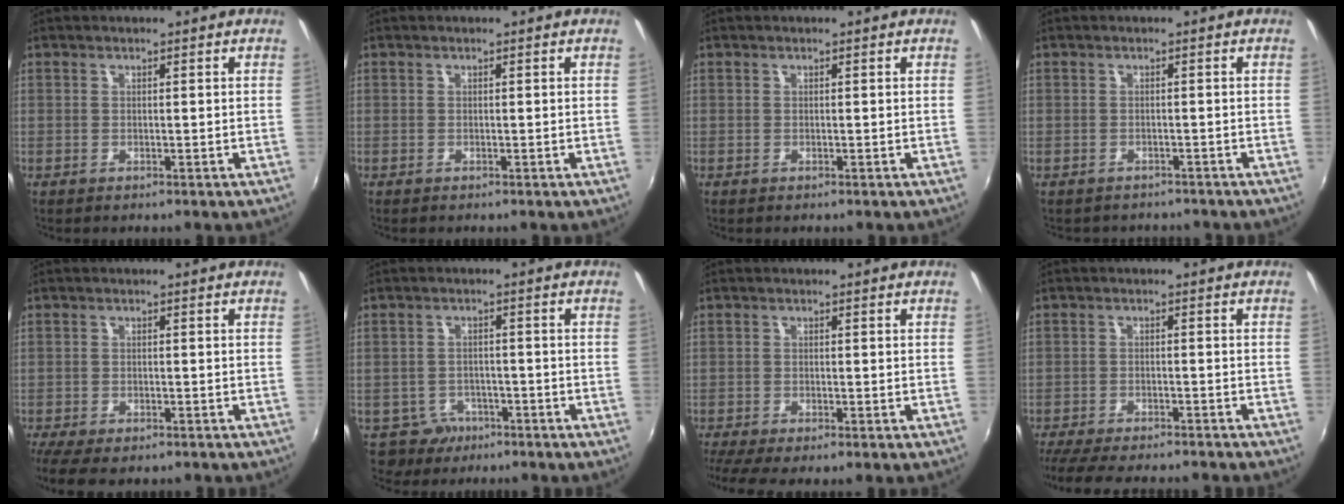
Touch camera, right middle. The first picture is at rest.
{"total": 0.0}
{"total": 0.0}
{"total": 2.9, "force": [-2.2, 1.8, 0.1], "torque": [-0.005, 0.003, -0.029]}
{"total": 7.2, "force": [-5.6, 2.2, 4.0], "torque": [-0.099, -0.037, -0.097]}
{"total": 4.7, "force": [-3.1, 3.5, 0.3], "torque": [-0.018, 0.010, -0.046]}
{"total": 4.4, "force": [-3.4, 0.2, 2.8], "torque": [-0.065, -0.026, -0.060]}
{"total": 12.3, "force": [-10.9, 1.7, 5.4], "torque": [-0.122, -0.027, -0.171]}